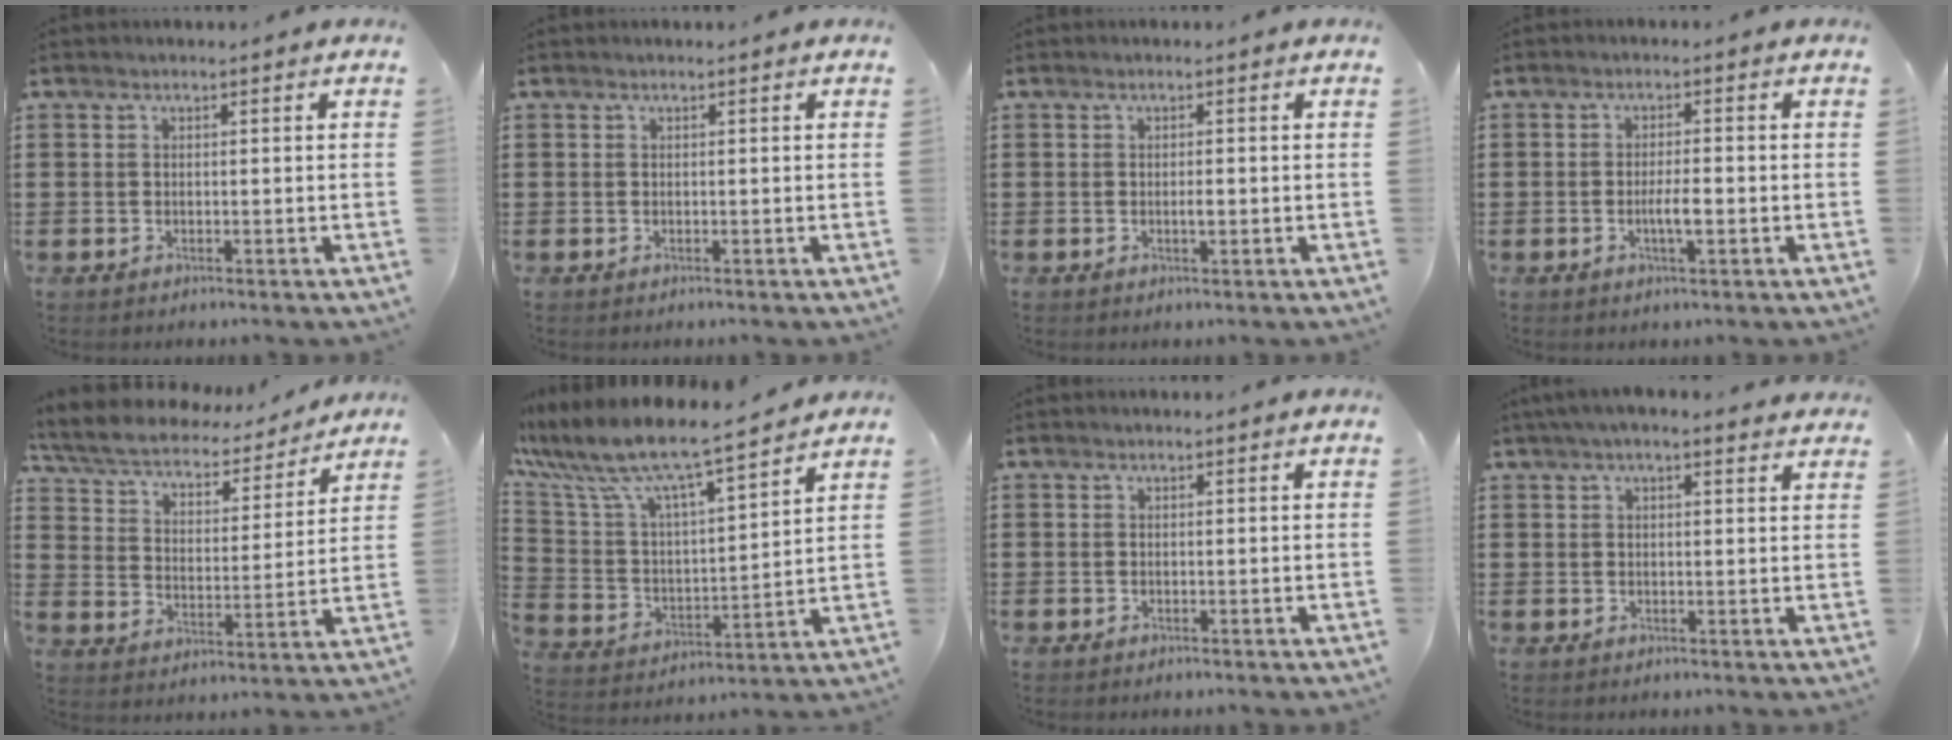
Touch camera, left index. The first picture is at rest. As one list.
[{"total": 0.0}, {"total": 1.4, "force": [-0.1, 0.4, 1.3], "torque": [-0.026, -0.002, -0.001]}, {"total": 3.3, "force": [-0.8, 0.7, 3.1], "torque": [-0.054, 0.001, -0.013]}, {"total": 5.1, "force": [4.8, 1.2, 1.5], "torque": [-0.054, -0.033, 0.077]}, {"total": 8.3, "force": [7.2, 0.9, 4.0], "torque": [-0.112, -0.054, 0.117]}, {"total": 0.0}, {"total": 3.0, "force": [2.4, 0.5, 1.8], "torque": [-0.041, 0.005, 0.043]}]